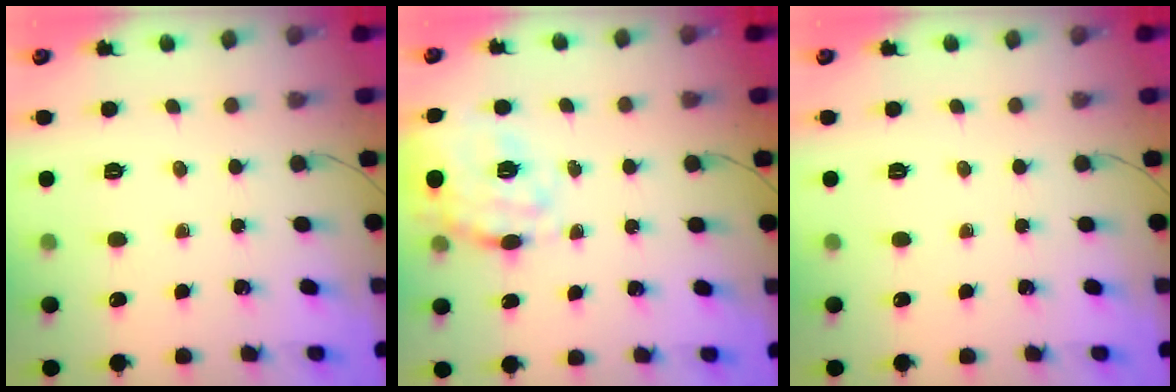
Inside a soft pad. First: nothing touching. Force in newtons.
{"total": 18.0, "press": 17.7, "slide": 2.9}
{"total": 0.0}